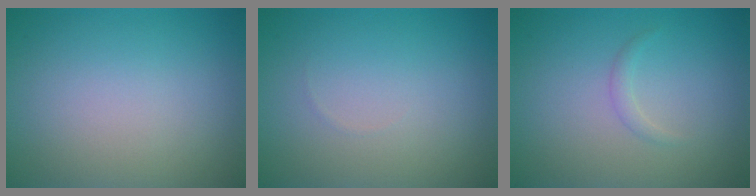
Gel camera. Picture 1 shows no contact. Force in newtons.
{"total": 0.0}
{"total": 0.8, "press": 0.8, "slide": 0.0}